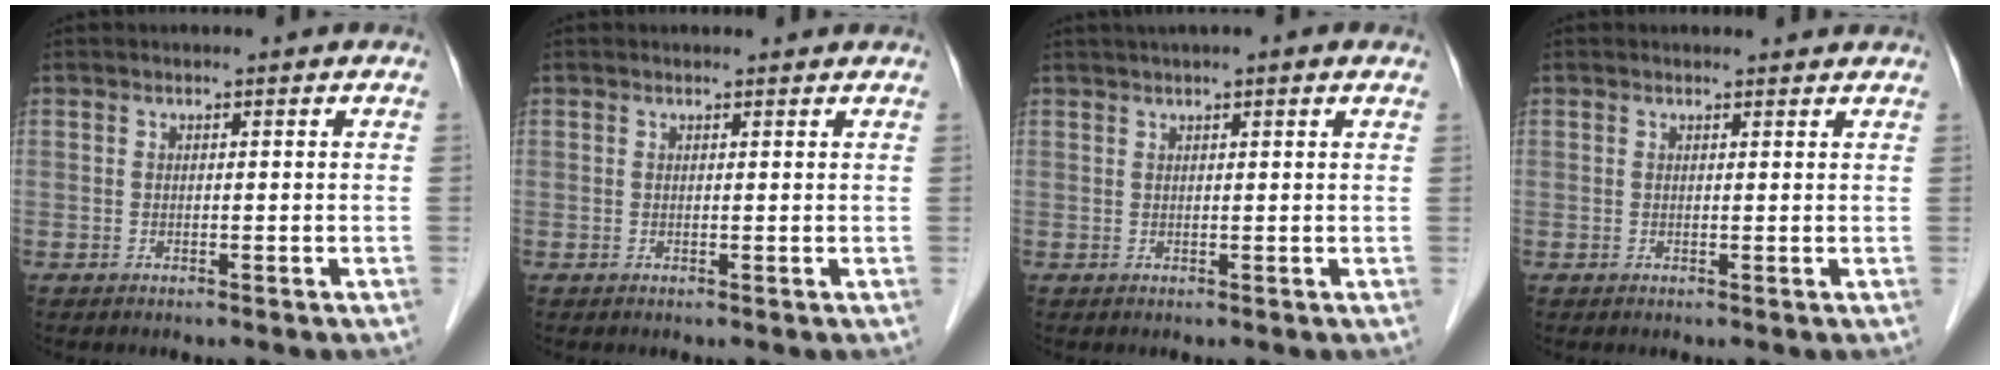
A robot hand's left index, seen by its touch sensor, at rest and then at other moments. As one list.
[{"total": 1.8, "force": [1.8, 0.2, 0.1], "torque": [-0.011, 0.006, 0.020]}, {"total": 4.6, "force": [3.4, 0.2, 3.1], "torque": [-0.048, 0.032, 0.053]}, {"total": 1.5, "force": [1.5, 0.2, 0.1], "torque": [-0.012, 0.002, 0.016]}]